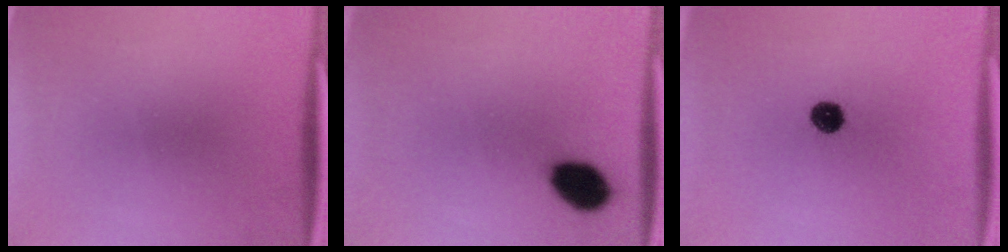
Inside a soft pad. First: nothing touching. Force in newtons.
{"total": 8.0}
{"total": 5.2}